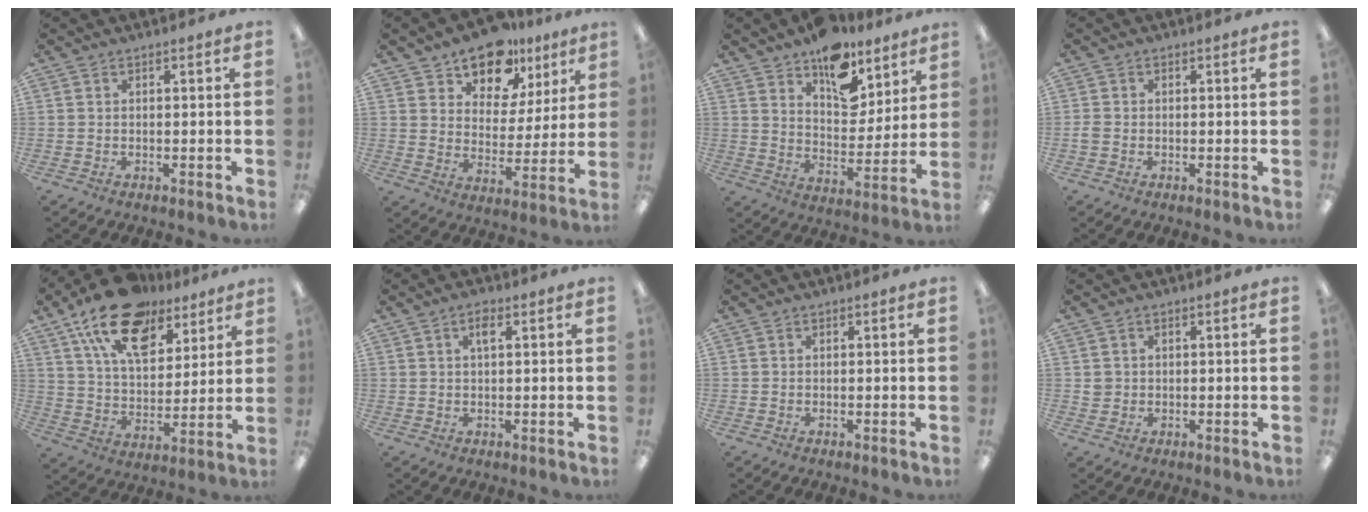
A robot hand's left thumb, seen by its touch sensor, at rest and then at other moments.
{"total": 13.1, "force": [10.4, 7.2, 3.2], "torque": [-0.051, -0.080, 0.194]}
{"total": 13.9, "force": [10.1, 7.4, 6.1], "torque": [-0.085, -0.063, 0.183]}
{"total": 1.4, "force": [-0.4, 1.1, 0.8], "torque": [-0.014, 0.003, -0.008]}
{"total": 19.1, "force": [12.8, 9.9, 10.2], "torque": [-0.188, -0.060, 0.231]}
{"total": 2.8, "force": [1.3, 1.1, 2.3], "torque": [-0.041, 0.003, 0.019]}
{"total": 0.0}
{"total": 1.8, "force": [0.4, 1.7, 0.3], "torque": [-0.009, 0.004, 0.007]}